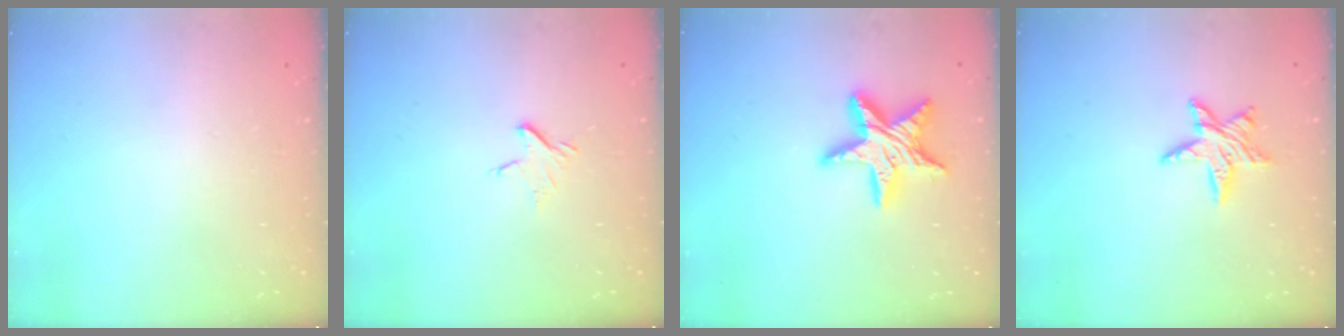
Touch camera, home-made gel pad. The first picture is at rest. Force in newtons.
{"total": 3.7, "press": 3.7, "slide": 0.3}
{"total": 15.2, "press": 15.2, "slide": 1.1}
{"total": 8.7, "press": 8.6, "slide": 0.6}